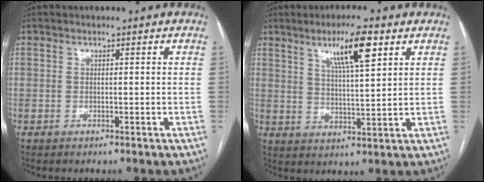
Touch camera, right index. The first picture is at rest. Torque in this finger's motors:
{"motor_torque": [0.51, 0.47, 0.19, 0.08]}